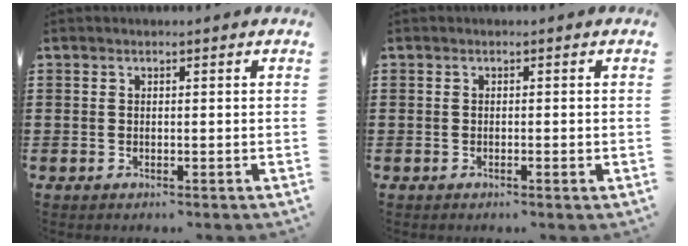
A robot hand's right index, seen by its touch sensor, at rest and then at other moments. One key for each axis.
{"total": 0.6, "fx": -0.3, "fy": 0.0, "fz": 0.5, "tx": -0.009, "ty": -0.003, "tz": -0.006}